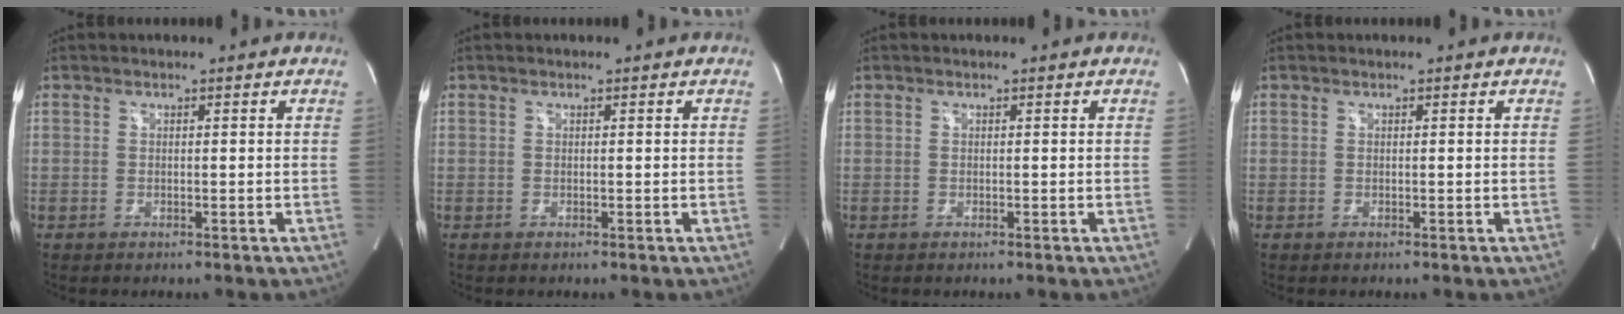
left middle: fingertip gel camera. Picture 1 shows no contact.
{"total": 0.0}
{"total": 0.0}
{"total": 0.0}